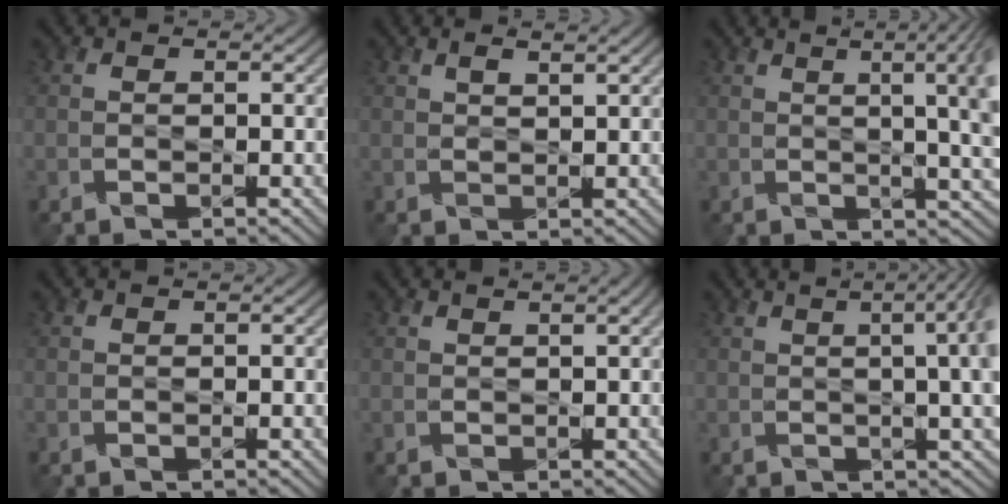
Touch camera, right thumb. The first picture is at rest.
{"total": 1.9, "force": [1.3, 0.3, 1.4], "torque": [-0.023, -0.003, 0.025]}
{"total": 10.8, "force": [2.1, 3.4, 10.0], "torque": [-0.090, 0.042, 0.017]}
{"total": 0.0}
{"total": 1.2, "force": [0.7, 0.0, 1.0], "torque": [-0.021, 0.002, 0.007]}
{"total": 8.8, "force": [1.3, 2.7, 8.3], "torque": [-0.070, 0.031, 0.003]}